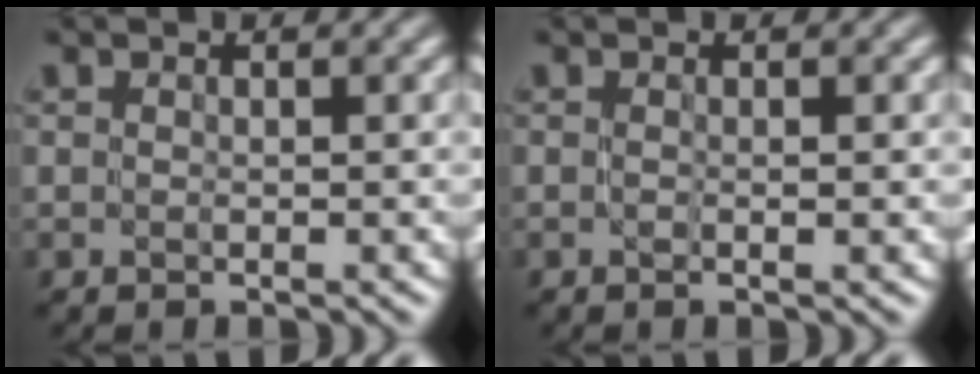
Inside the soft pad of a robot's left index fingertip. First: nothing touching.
{"total": 0.9, "force": [-0.1, 0.2, 0.9], "torque": [-0.013, -0.005, -0.004]}